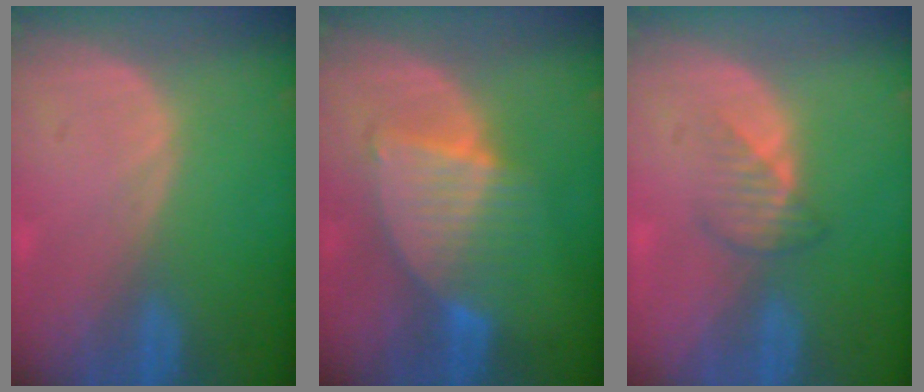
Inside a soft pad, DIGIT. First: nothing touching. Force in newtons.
{"total": 6.8, "press": 6.7, "slide": 1.2}
{"total": 2.7, "press": 2.6, "slide": 0.5}